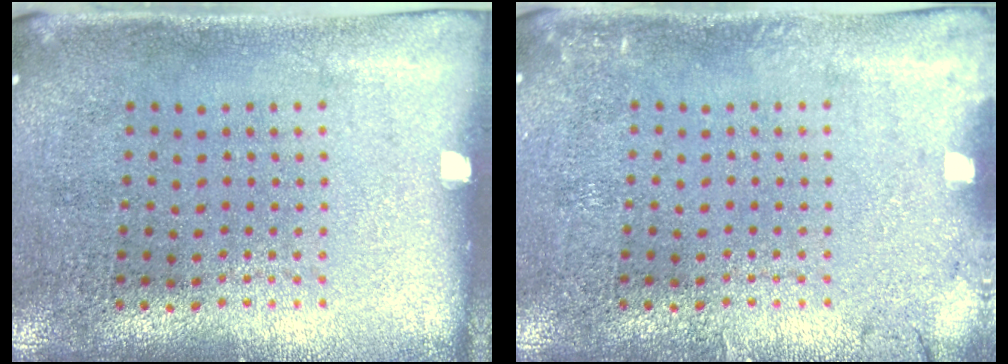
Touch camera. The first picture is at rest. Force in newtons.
{"total": 1.4, "press": 1.4, "slide": 0.2}